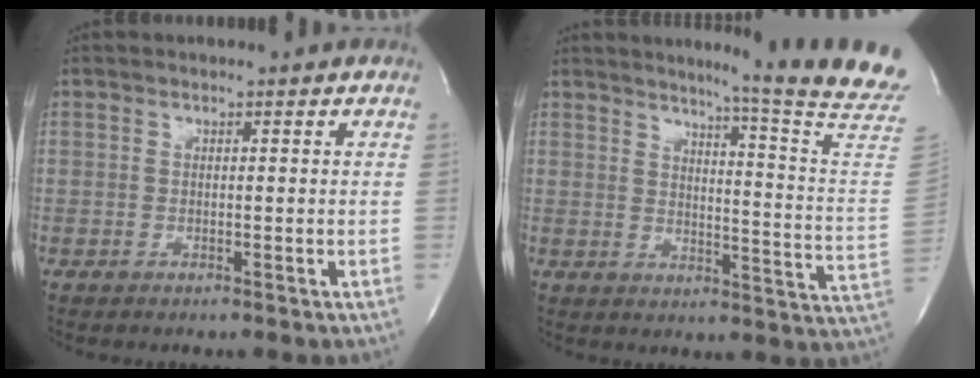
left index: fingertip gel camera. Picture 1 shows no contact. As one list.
[{"total": 18.5, "force": [16.0, -3.0, 8.8], "torque": [-0.128, -0.114, 0.184]}]